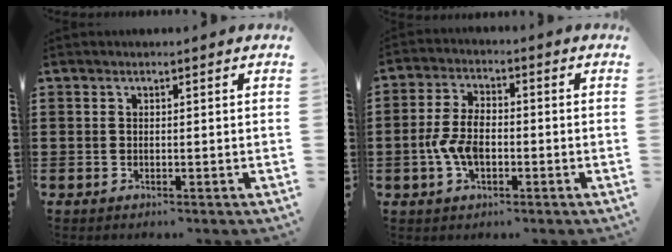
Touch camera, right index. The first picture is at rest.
{"total": 6.1, "force": [-1.5, 3.3, 4.9], "torque": [-0.123, -0.005, -0.034]}